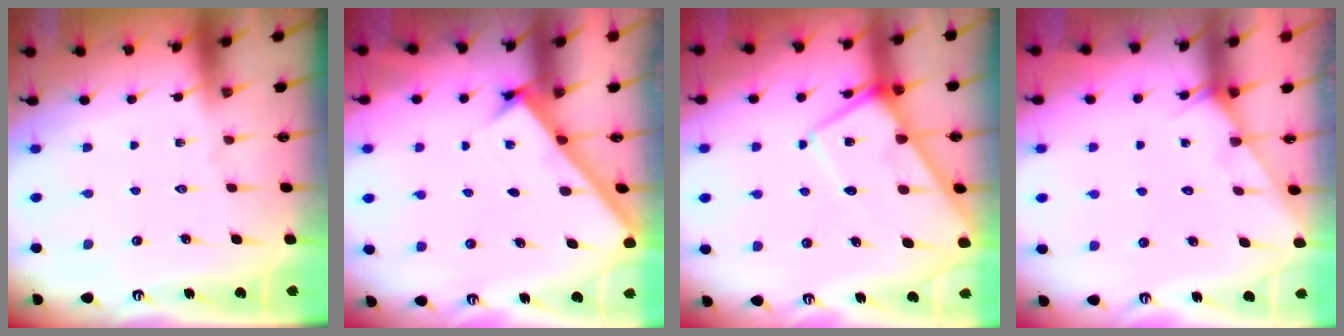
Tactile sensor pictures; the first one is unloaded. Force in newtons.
{"total": 2.2, "press": 2.2, "slide": 0.2}
{"total": 10.7, "press": 10.7, "slide": 1.1}
{"total": 4.4, "press": 4.4, "slide": 0.2}